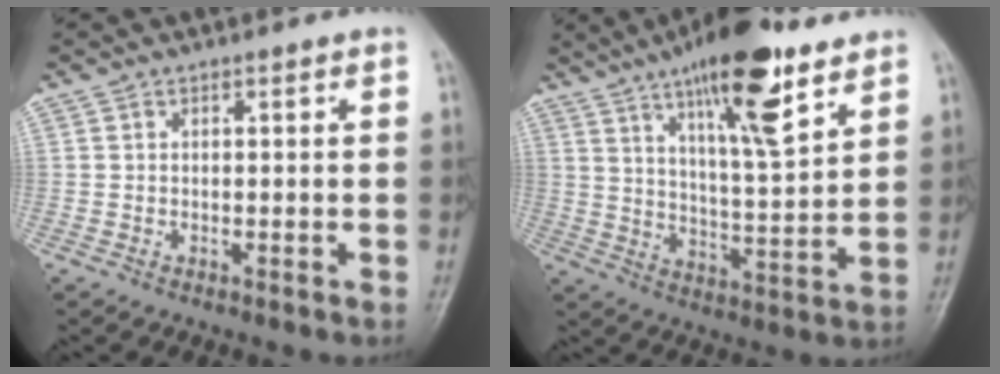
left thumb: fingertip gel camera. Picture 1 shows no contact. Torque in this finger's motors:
{"motor_torque": [1.25, -0.01, 1.62, -1.13, 0.45]}